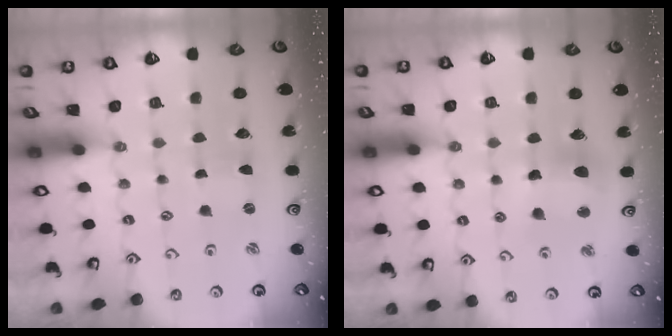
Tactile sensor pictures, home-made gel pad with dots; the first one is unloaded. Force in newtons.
{"total": 11.7, "press": 11.6, "slide": 1.5}